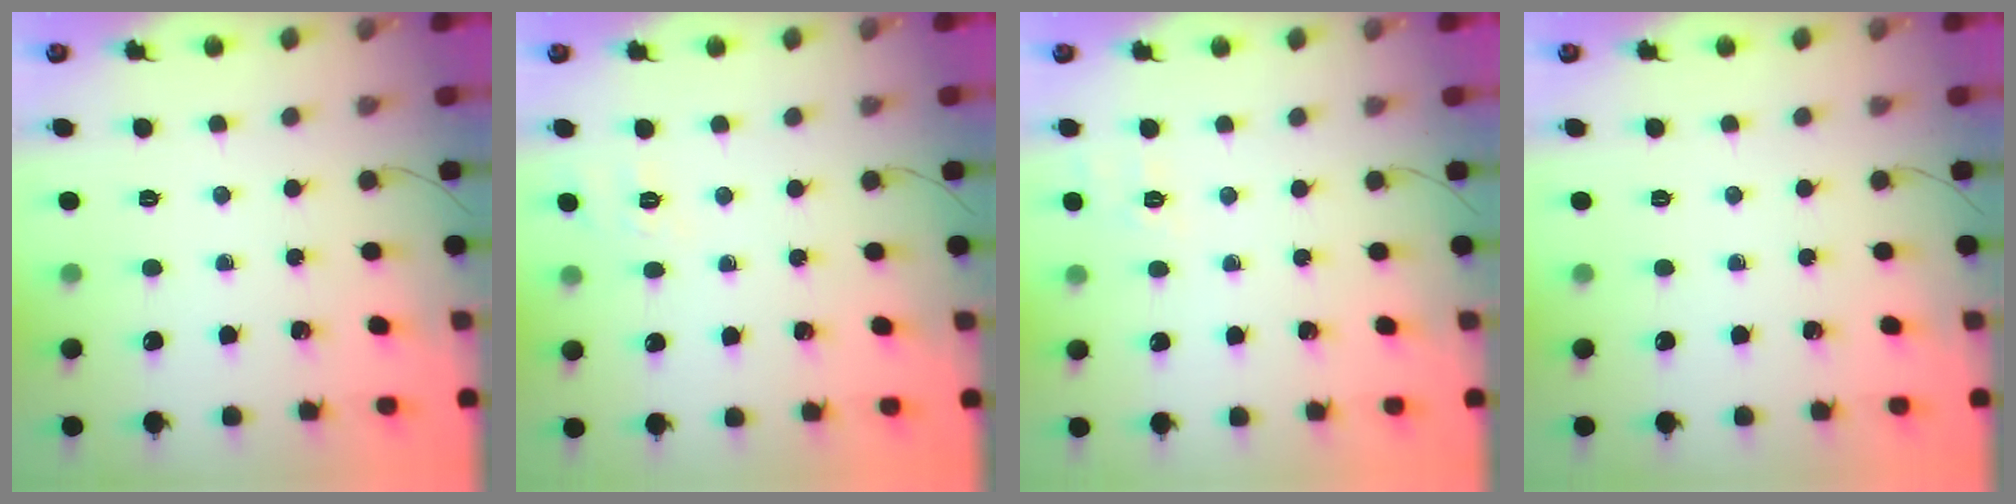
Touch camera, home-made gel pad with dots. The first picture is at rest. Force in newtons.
{"total": 2.0, "press": 0.2, "slide": 1.9}
{"total": 1.9, "press": 0.8, "slide": 1.7}
{"total": 0.0}